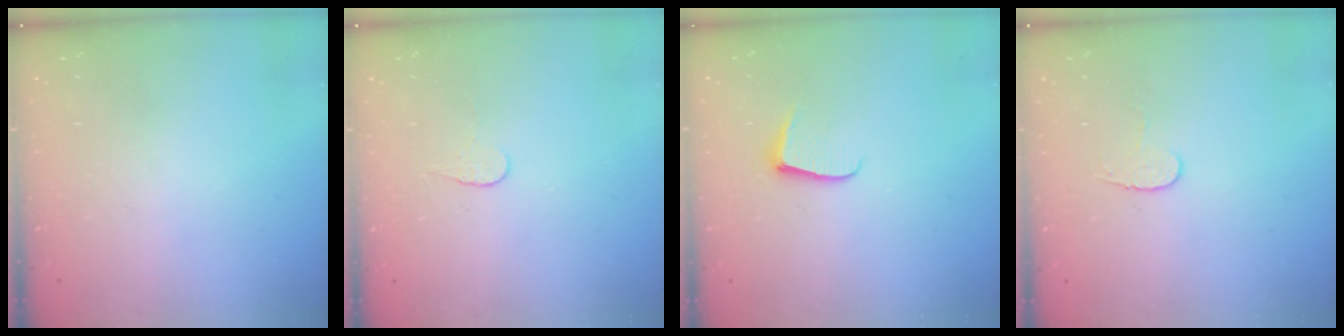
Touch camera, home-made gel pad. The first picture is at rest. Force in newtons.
{"total": 3.9, "press": 3.9, "slide": 0.4}
{"total": 5.7, "press": 5.7, "slide": 0.6}
{"total": 4.4, "press": 4.4, "slide": 0.5}